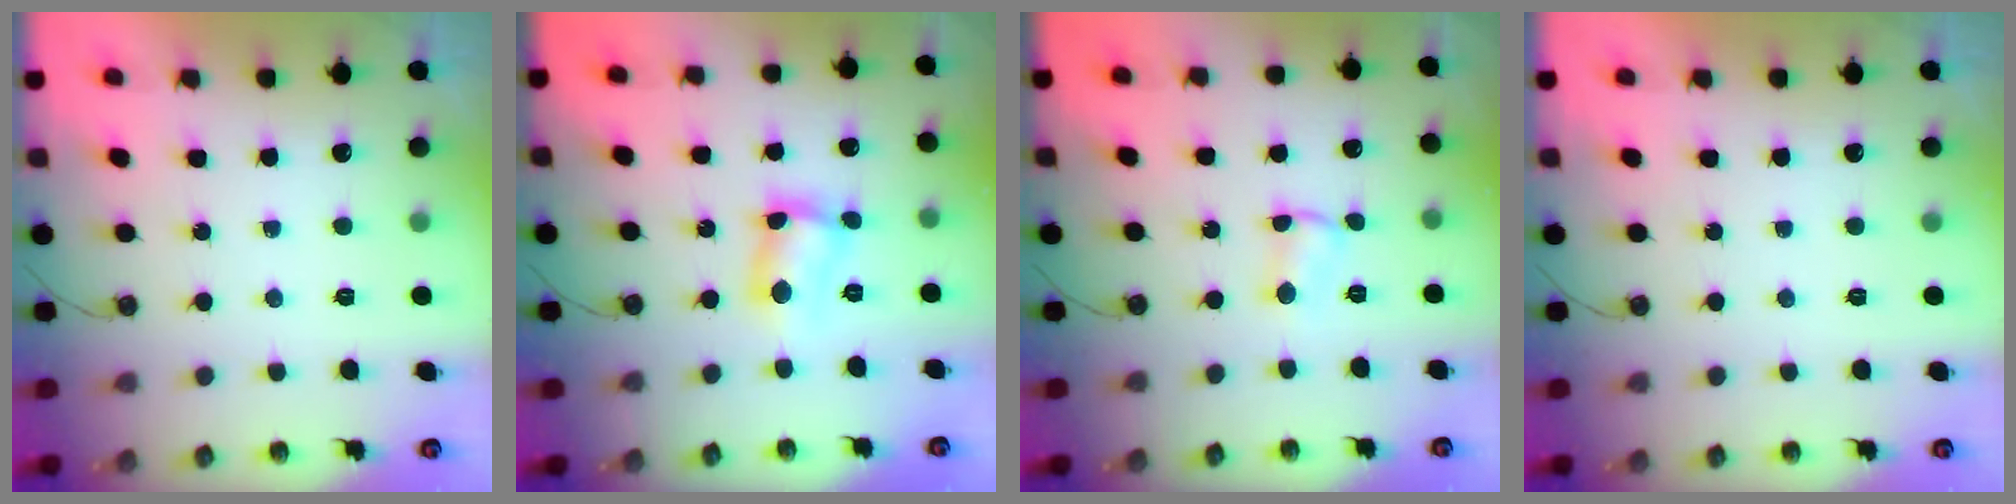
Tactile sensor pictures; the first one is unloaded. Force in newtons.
{"total": 7.9, "press": 7.9, "slide": 0.4}
{"total": 2.9, "press": 2.7, "slide": 1.0}
{"total": 0.0}